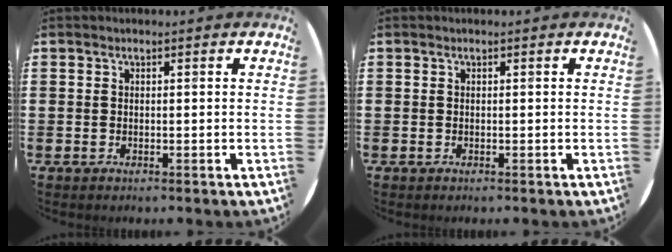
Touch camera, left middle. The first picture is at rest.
{"total": 0.0}